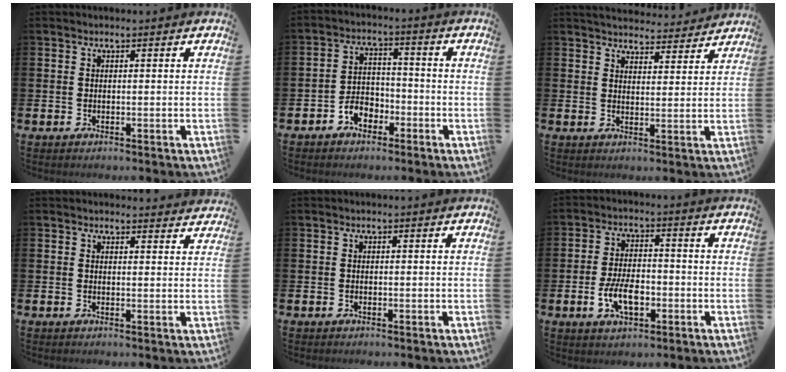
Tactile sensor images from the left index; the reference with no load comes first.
{"total": 4.0, "force": [-2.6, 2.7, 1.5], "torque": [-0.033, 0.009, -0.054]}
{"total": 4.5, "force": [4.4, 0.7, 0.1], "torque": [-0.001, -0.034, 0.076]}
{"total": 1.7, "force": [1.7, 0.3, -0.1], "torque": [0.009, -0.008, 0.029]}
{"total": 0.0}
{"total": 6.1, "force": [-1.8, 3.2, 4.9], "torque": [-0.082, -0.001, -0.038]}